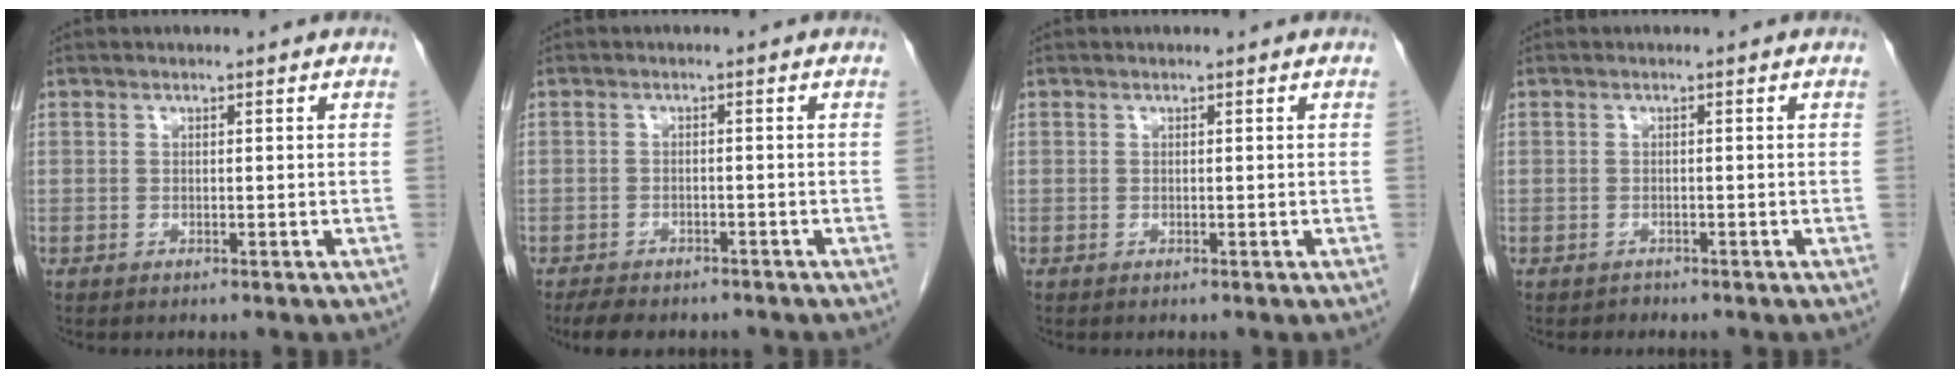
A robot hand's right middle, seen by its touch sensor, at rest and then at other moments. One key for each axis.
{"total": 6.5, "fx": -5.4, "fy": 2.3, "fz": 2.7, "tx": -0.044, "ty": -0.008, "tz": -0.075}
{"total": 0.0}
{"total": 0.6, "fx": -0.6, "fy": 0.2, "fz": -0.1, "tx": -0.007, "ty": -0.002, "tz": -0.013}